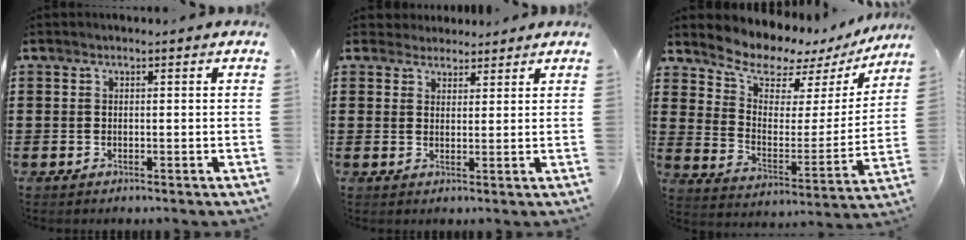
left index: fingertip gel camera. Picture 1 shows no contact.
{"total": 2.6, "force": [2.3, 1.2, -0.2], "torque": [-0.005, 0.006, 0.045]}
{"total": 6.2, "force": [5.7, 2.1, 1.4], "torque": [-0.058, -0.047, 0.094]}